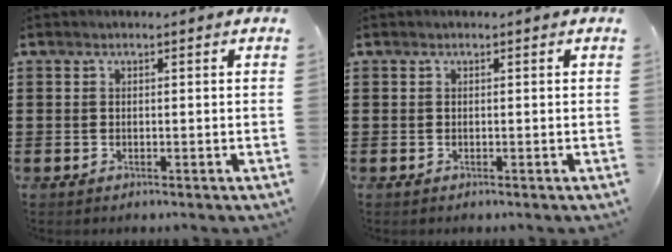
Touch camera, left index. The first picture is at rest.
{"total": 0.0}